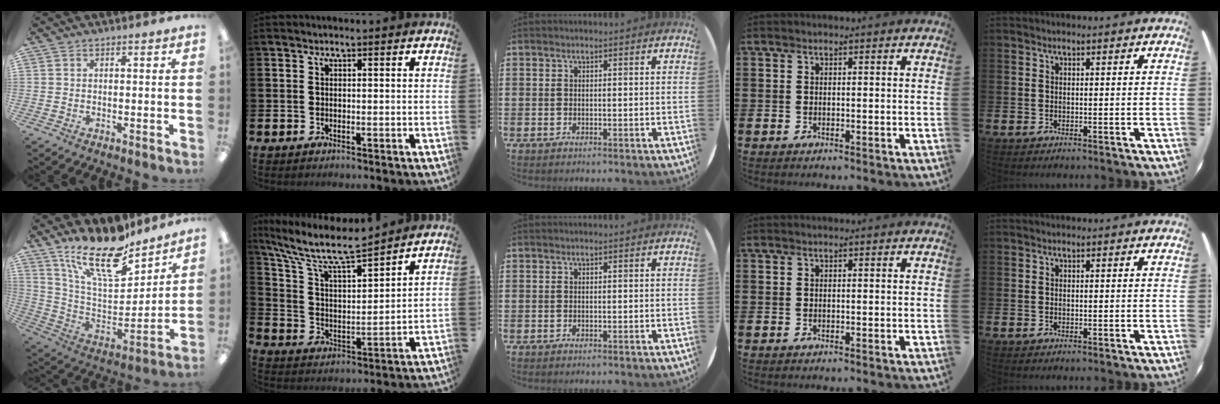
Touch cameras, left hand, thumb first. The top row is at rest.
{"thumb": {"total": 20.3, "force": [15.8, 6.7, 10.9], "torque": [-0.202, -0.106, 0.278]}, "index": {"total": 9.1, "force": [8.0, 1.4, 4.0], "torque": [-0.117, -0.046, 0.137]}}